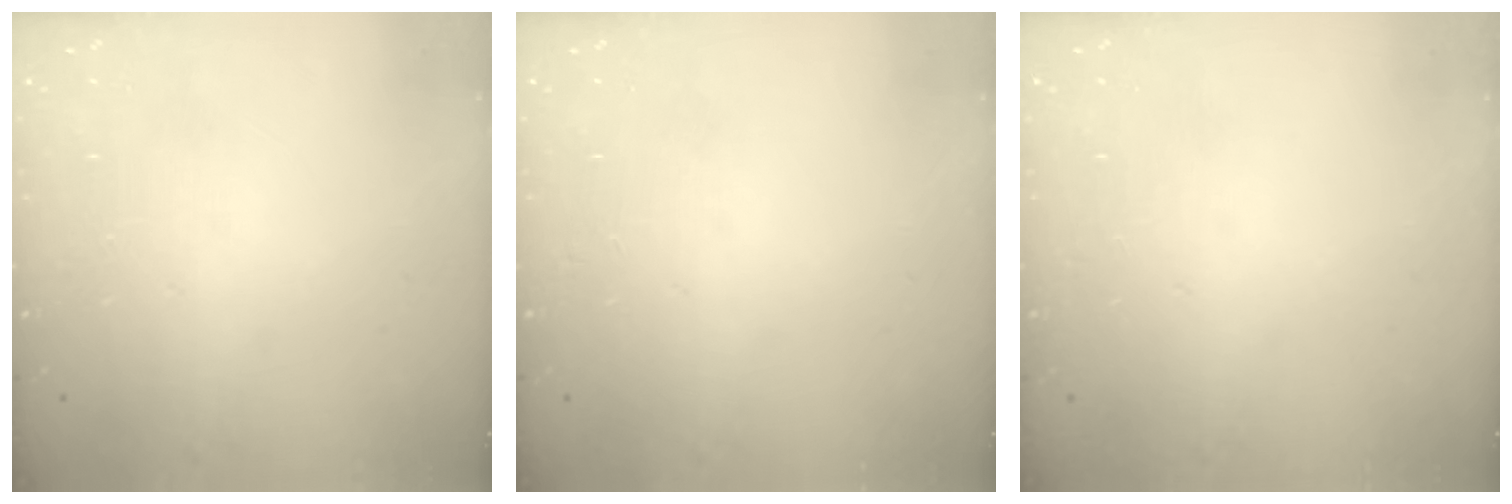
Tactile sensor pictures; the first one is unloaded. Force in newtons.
{"total": 0.0}
{"total": 0.0}